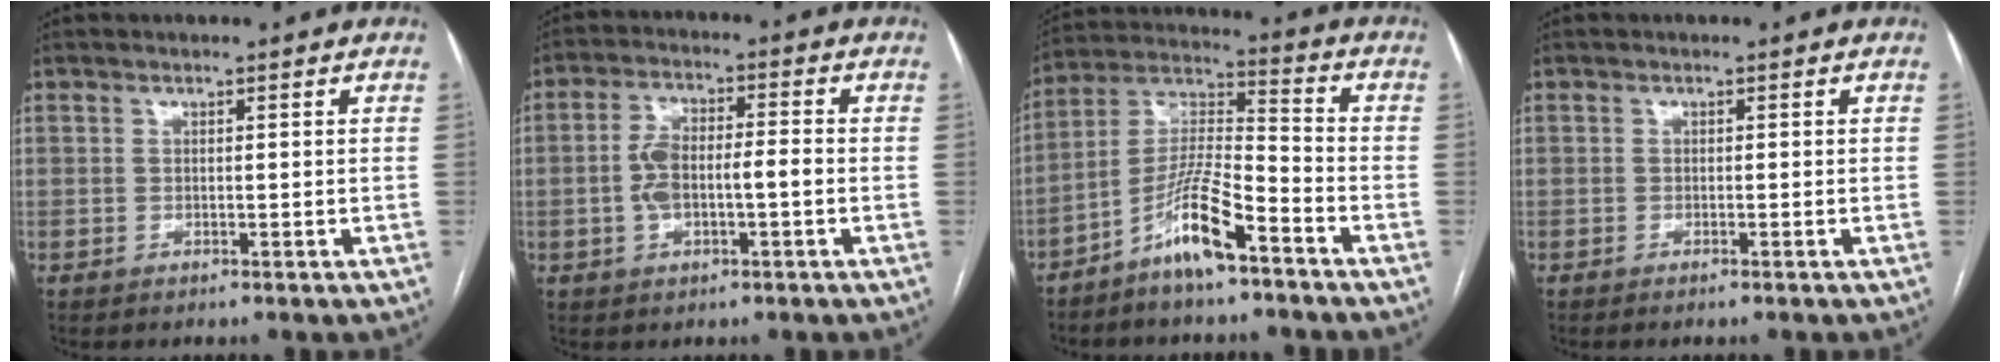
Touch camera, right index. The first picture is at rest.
{"total": 7.0, "force": [-1.1, 2.7, 6.4], "torque": [-0.132, 0.021, -0.019]}
{"total": 10.4, "force": [-6.7, 1.3, 7.9], "torque": [-0.164, 0.000, -0.130]}
{"total": 0.6, "force": [-0.5, -0.1, 0.4], "torque": [-0.008, 0.000, -0.008]}